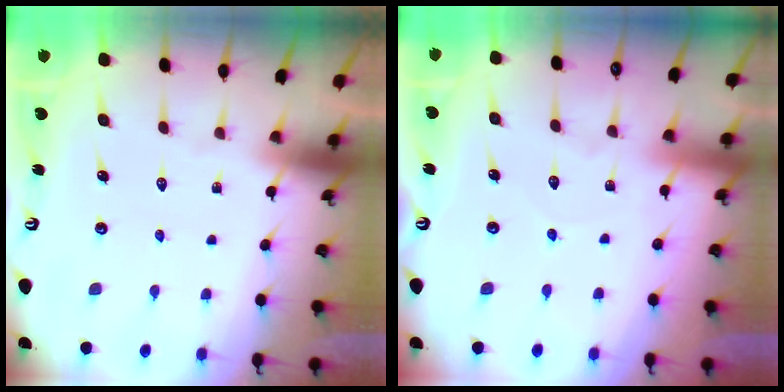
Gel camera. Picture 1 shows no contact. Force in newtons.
{"total": 3.7, "press": 3.7, "slide": 0.2}